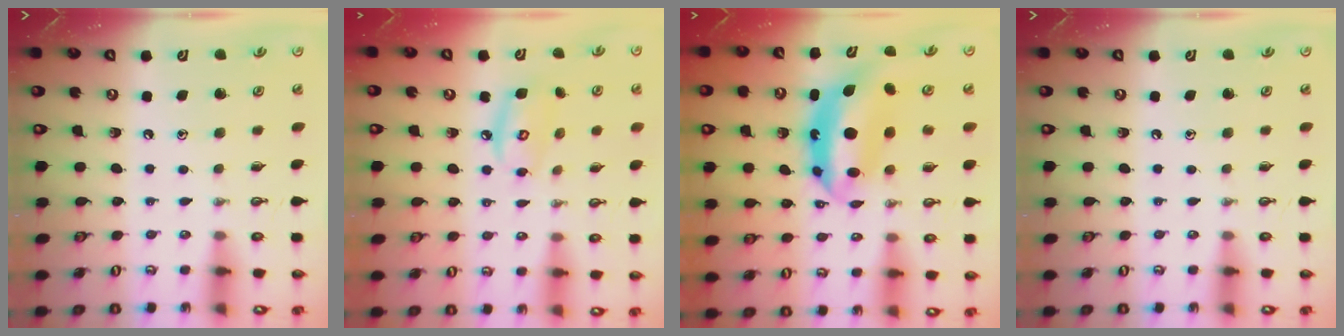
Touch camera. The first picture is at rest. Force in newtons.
{"total": 7.3, "press": 7.3, "slide": 0.5}
{"total": 9.2, "press": 9.2, "slide": 0.7}
{"total": 0.0}